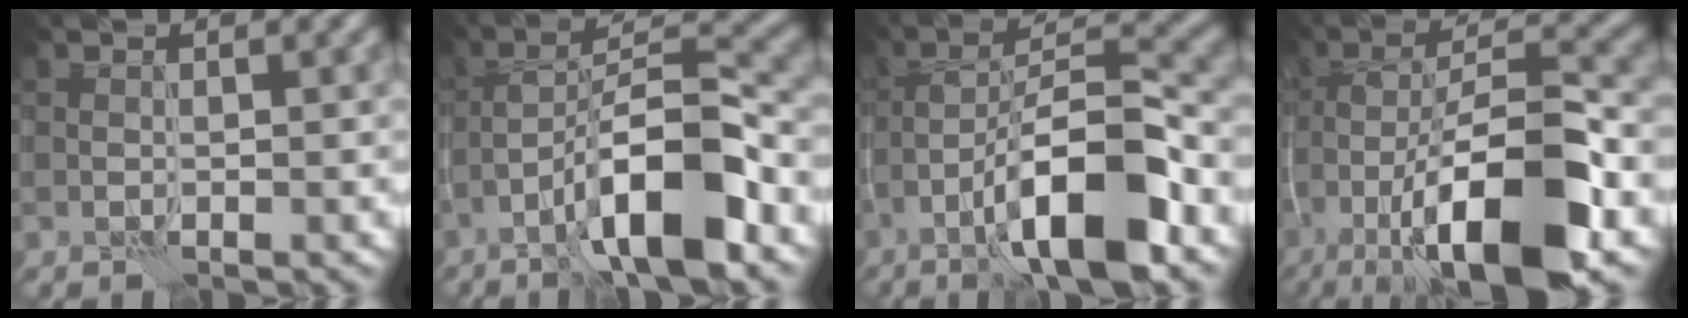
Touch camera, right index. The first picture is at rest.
{"total": 9.7, "force": [-4.8, 2.3, 8.1], "torque": [-0.129, 0.022, -0.087]}
{"total": 10.7, "force": [-5.2, 2.7, 8.9], "torque": [-0.142, 0.018, -0.092]}
{"total": 13.6, "force": [-6.7, 4.3, 11.1], "torque": [-0.197, 0.004, -0.115]}